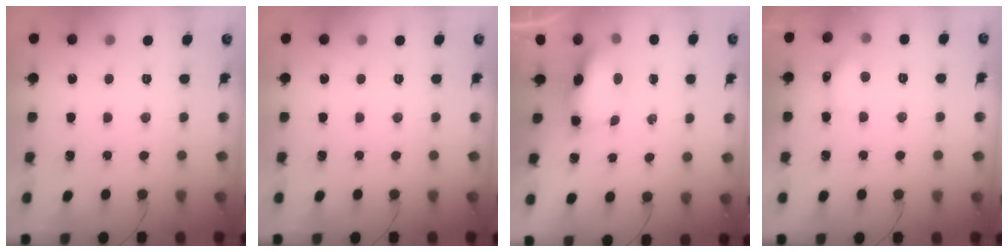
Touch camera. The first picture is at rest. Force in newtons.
{"total": 0.0}
{"total": 8.1, "press": 7.7, "slide": 2.2}
{"total": 5.5, "press": 5.5, "slide": 0.9}